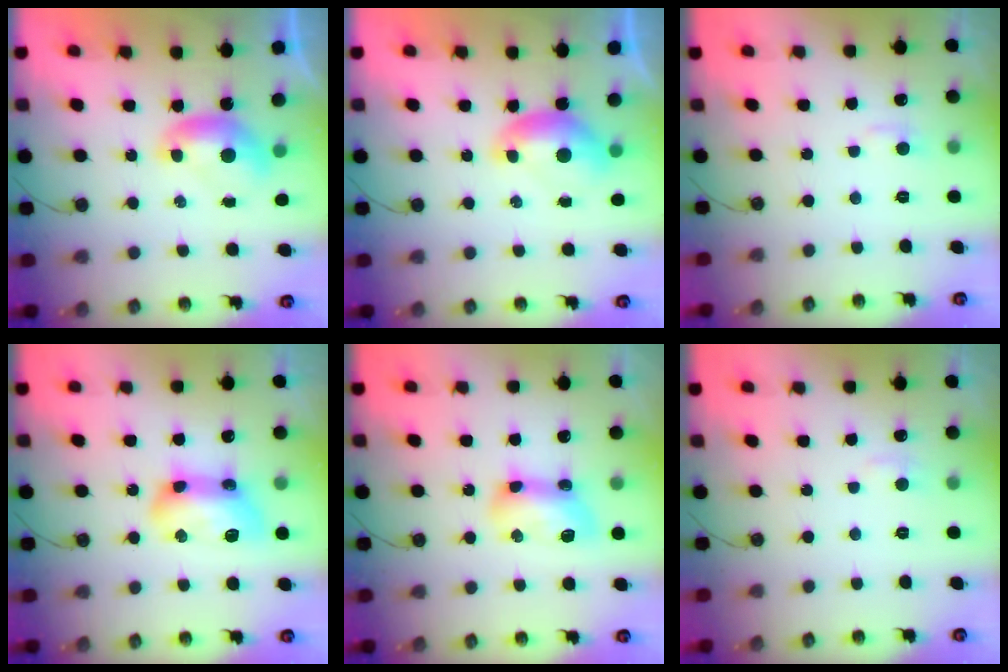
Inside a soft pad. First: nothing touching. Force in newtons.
{"total": 0.6, "press": 0.5, "slide": 0.3}
{"total": 1.5, "press": 1.3, "slide": 0.8}
{"total": 12.0, "press": 12.0, "slide": 0.5}
{"total": 8.5, "press": 8.4, "slide": 0.5}
{"total": 2.0, "press": 1.8, "slide": 0.7}